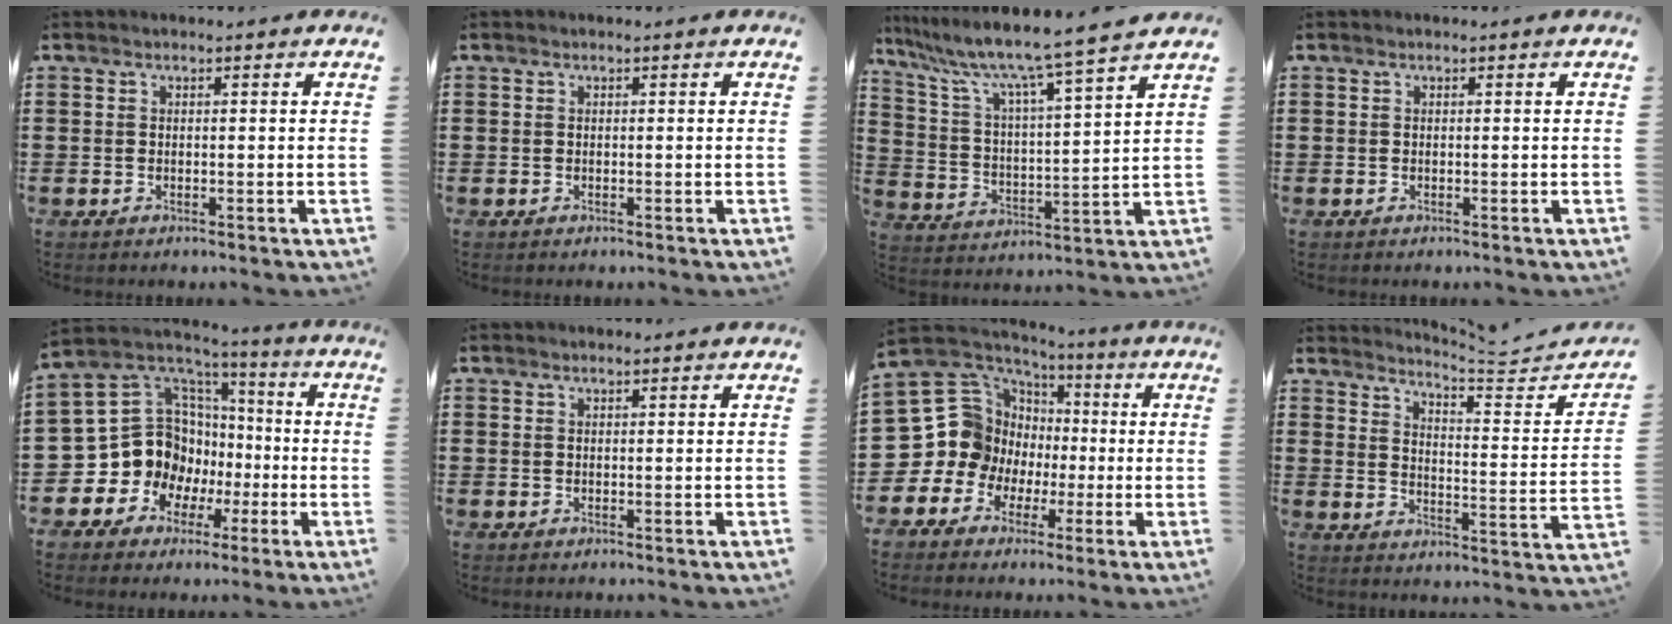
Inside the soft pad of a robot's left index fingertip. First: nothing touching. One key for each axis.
{"total": 0.0}
{"total": 7.8, "fx": 6.7, "fy": -0.8, "fz": 3.9, "tx": -0.107, "ty": -0.054, "tz": 0.102}
{"total": 0.0}
{"total": 12.9, "fx": -1.6, "fy": 11.8, "fz": 5.0, "tx": -0.156, "ty": -0.026, "tz": -0.022}
{"total": 0.6, "fx": 0.5, "fy": 0.0, "fz": 0.3, "tx": -0.007, "ty": 0.000, "tz": 0.010}
{"total": 9.8, "fx": 0.2, "fy": 9.8, "fz": 0.8, "tx": -0.083, "ty": -0.033, "tz": 0.013}
{"total": 4.4, "fx": 4.1, "fy": -0.7, "fz": 1.3, "tx": -0.040, "ty": -0.040, "tz": 0.063}